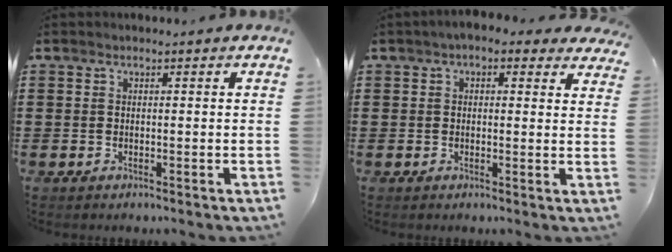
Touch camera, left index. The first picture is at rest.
{"total": 2.3, "force": [1.5, 1.2, 1.3], "torque": [-0.031, 0.003, 0.024]}